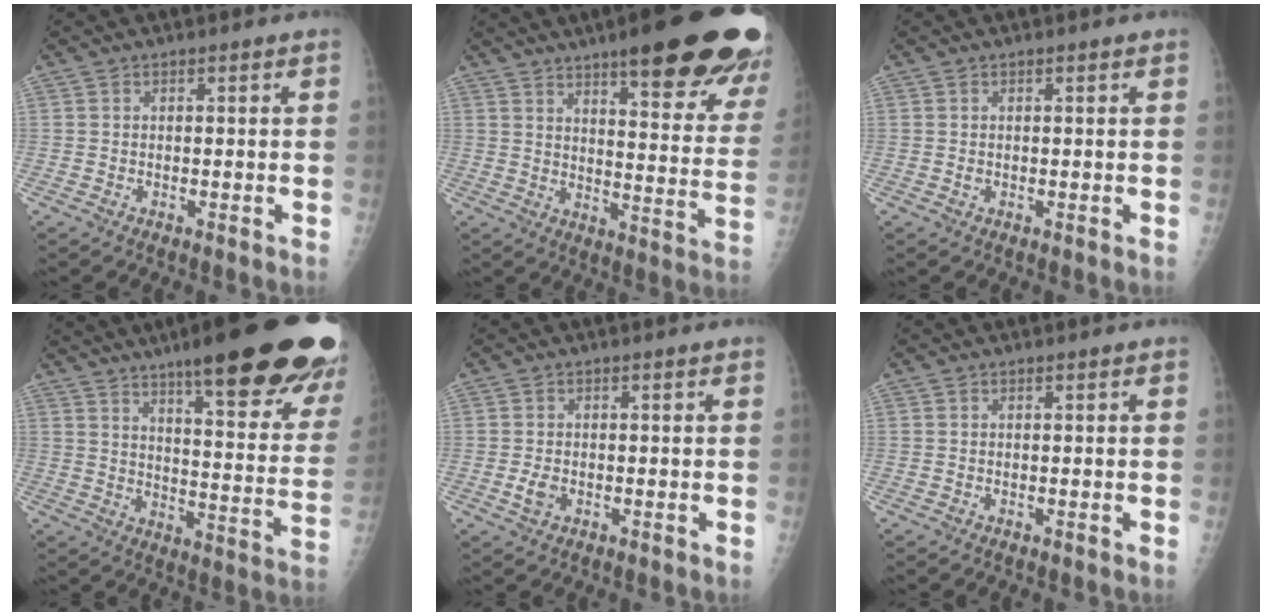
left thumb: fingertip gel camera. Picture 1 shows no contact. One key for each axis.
{"total": 26.8, "fx": 17.7, "fy": 5.7, "fz": 19.3, "tx": -0.207, "ty": -0.064, "tz": 0.227}
{"total": 0.7, "fx": 0.2, "fy": 0.5, "fz": 0.5, "tx": -0.004, "ty": 0.001, "tz": 0.004}
{"total": 29.6, "fx": 19.7, "fy": 5.8, "fz": 21.3, "tx": -0.229, "ty": -0.074, "tz": 0.264}
{"total": 2.3, "fx": -0.6, "fy": 1.5, "fz": 1.7, "tx": -0.032, "ty": 0.001, "tz": -0.010}
{"total": 0.0}